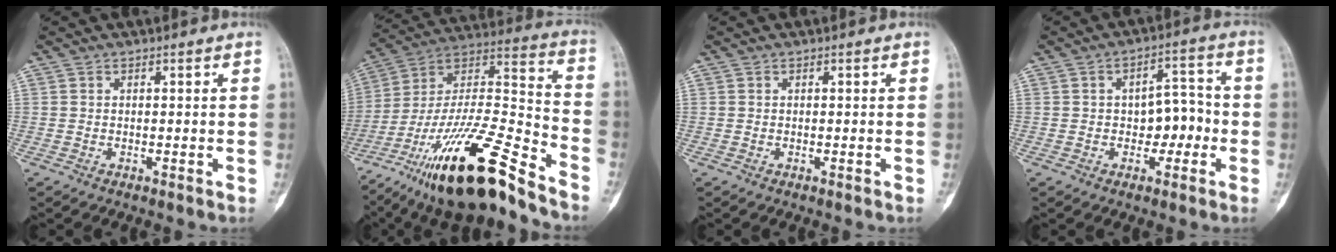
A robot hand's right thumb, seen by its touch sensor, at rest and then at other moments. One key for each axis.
{"total": 26.9, "fx": -18.3, "fy": 5.9, "fz": 18.9, "tx": -0.343, "ty": 0.068, "tz": -0.318}
{"total": 0.0}
{"total": 7.3, "fx": -1.3, "fy": 4.8, "fz": 5.3, "tx": -0.044, "ty": 0.032, "tz": -0.023}